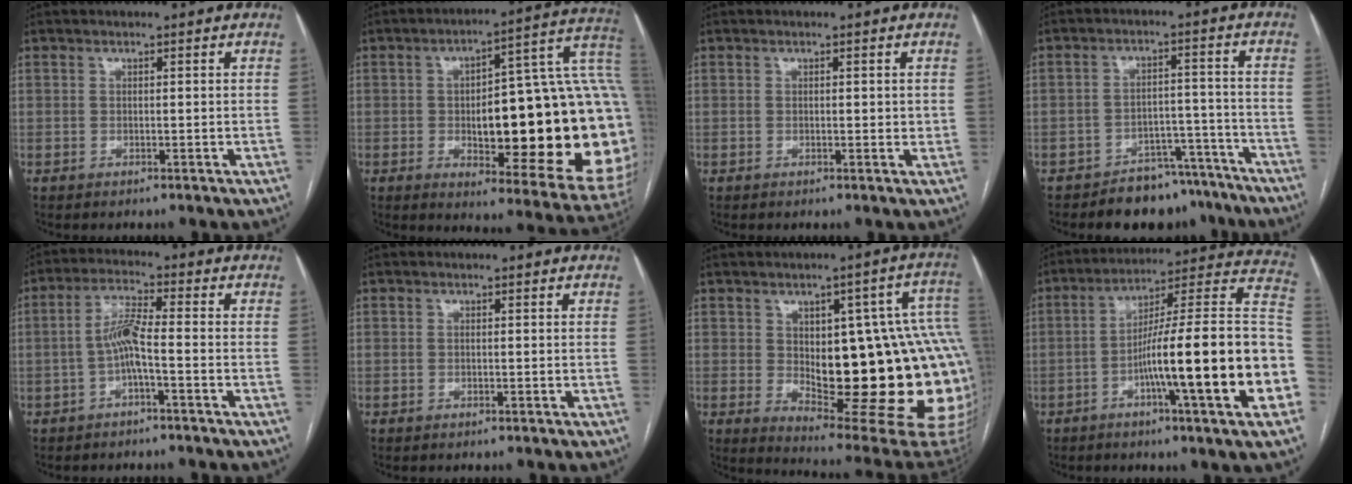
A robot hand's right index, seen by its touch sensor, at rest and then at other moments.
{"total": 31.5, "force": [-0.8, 7.4, 30.6], "torque": [-0.318, 0.038, 0.004]}
{"total": 1.3, "force": [0.3, 0.6, 1.1], "torque": [-0.013, -0.003, 0.002]}
{"total": 9.3, "force": [-7.9, 4.6, 1.1], "torque": [0.023, 0.042, -0.113]}
{"total": 5.1, "force": [-1.3, 0.3, 4.9], "torque": [-0.100, 0.012, -0.025]}
{"total": 0.0}
{"total": 26.6, "force": [-0.6, 8.2, 25.2], "torque": [-0.245, 0.023, 0.021]}
{"total": 23.6, "force": [-5.9, 0.4, 22.8], "torque": [-0.254, 0.015, -0.091]}